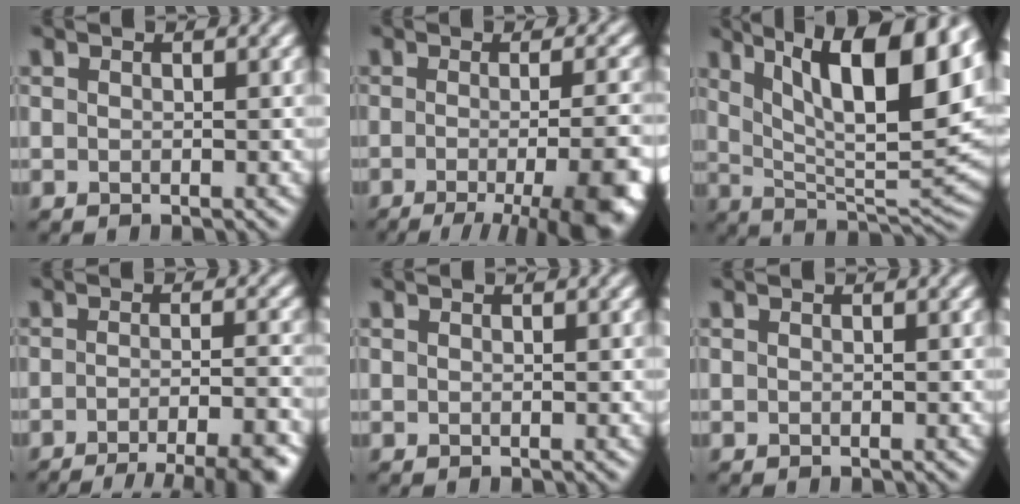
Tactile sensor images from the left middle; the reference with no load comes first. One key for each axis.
{"total": 11.2, "fx": -4.0, "fy": 4.0, "fz": 9.7, "tx": -0.086, "ty": -0.008, "tz": -0.050}
{"total": 14.2, "fx": 6.4, "fy": 4.4, "fz": 11.9, "tx": -0.181, "ty": 0.001, "tz": 0.114}
{"total": 9.1, "fx": -6.5, "fy": 2.2, "fz": 6.0, "tx": -0.069, "ty": -0.003, "tz": -0.079}
{"total": 0.0}
{"total": 0.0}